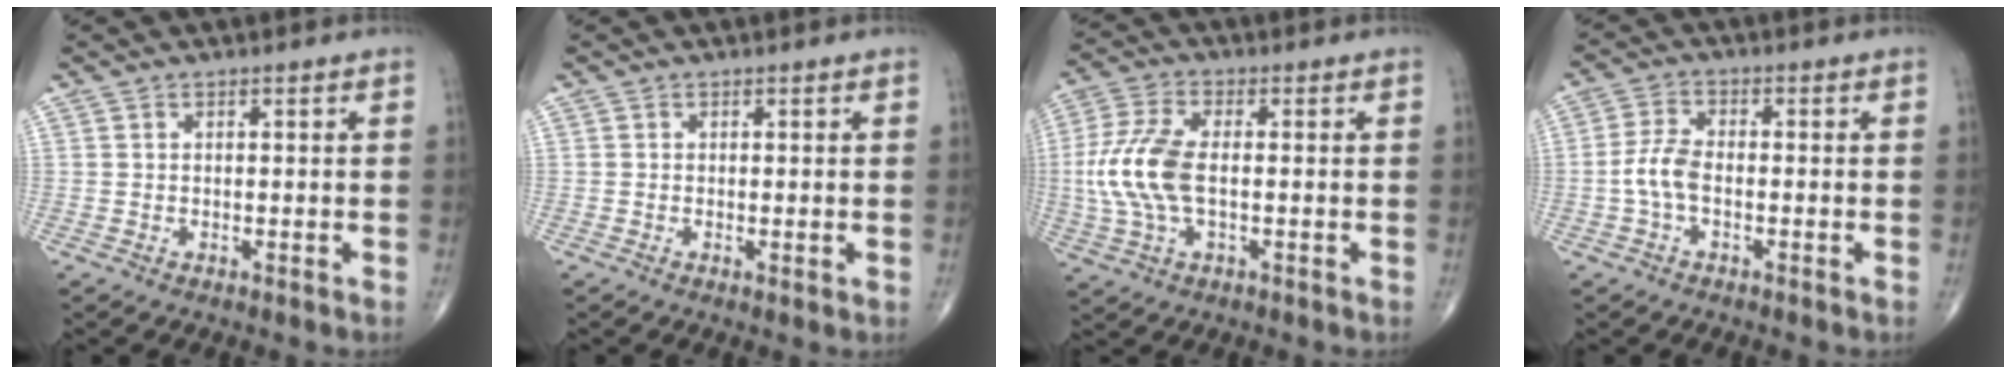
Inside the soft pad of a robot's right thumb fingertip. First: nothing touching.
{"total": 0.8, "force": [0.0, 0.2, 0.7], "torque": [-0.015, -0.004, -0.003]}
{"total": 11.4, "force": [-0.6, 5.5, 9.9], "torque": [-0.237, 0.012, -0.013]}
{"total": 4.8, "force": [-1.2, 2.4, 4.0], "torque": [-0.091, 0.017, -0.029]}